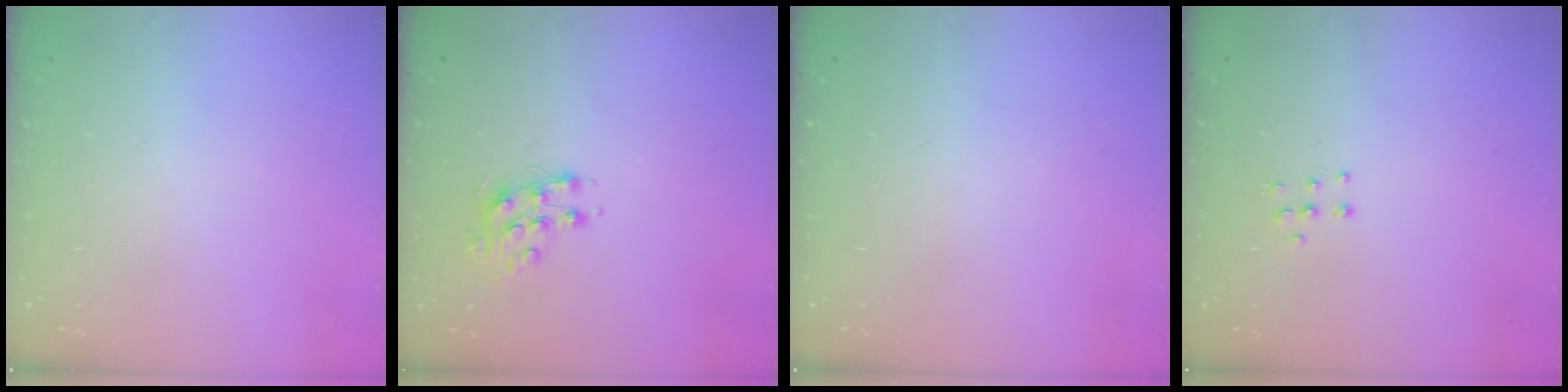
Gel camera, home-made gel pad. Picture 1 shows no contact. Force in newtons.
{"total": 8.4, "press": 8.4, "slide": 0.2}
{"total": 0.0}
{"total": 5.0, "press": 4.9, "slide": 0.5}